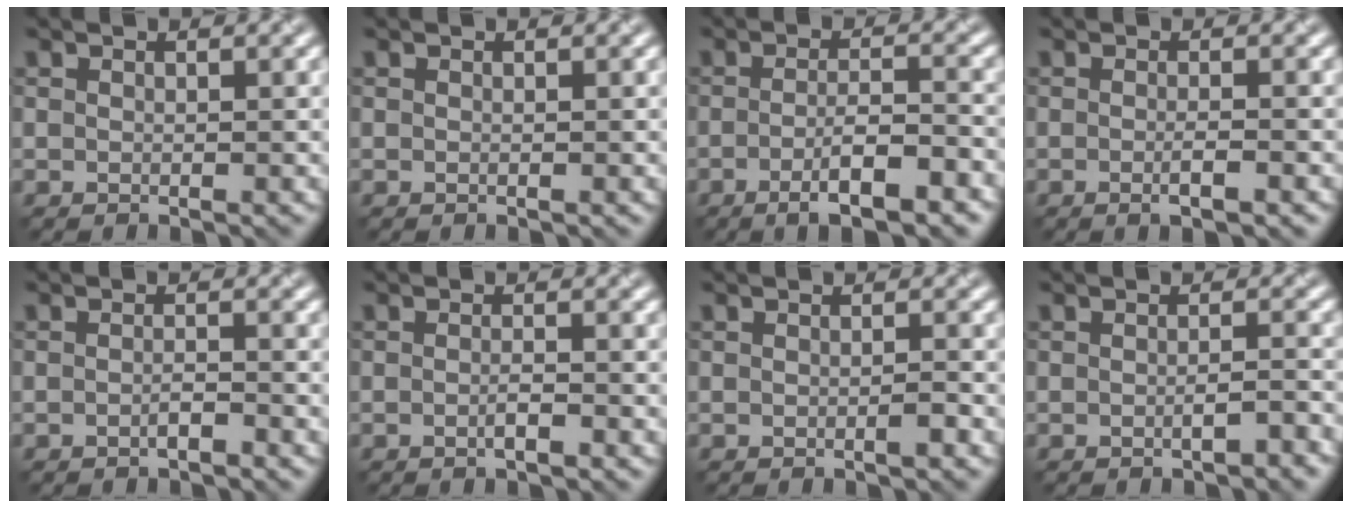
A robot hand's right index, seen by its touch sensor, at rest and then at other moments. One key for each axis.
{"total": 0.0}
{"total": 5.3, "fx": -2.5, "fy": 1.1, "fz": 4.6, "tx": -0.076, "ty": 0.002, "tz": -0.042}
{"total": 2.0, "fx": -0.6, "fy": 0.4, "fz": 1.8, "tx": -0.026, "ty": -0.002, "tz": -0.013}
{"total": 1.2, "fx": -0.7, "fy": 0.2, "fz": 1.0, "tx": -0.018, "ty": 0.001, "tz": -0.012}
{"total": 1.4, "fx": -0.5, "fy": 0.3, "fz": 1.3, "tx": -0.021, "ty": 0.000, "tz": -0.011}
{"total": 0.9, "fx": -0.4, "fy": 0.0, "fz": 0.8, "tx": -0.013, "ty": 0.002, "tz": -0.006}
{"total": 1.8, "fx": -0.8, "fy": 0.4, "fz": 1.6, "tx": -0.021, "ty": 0.004, "tz": -0.013}